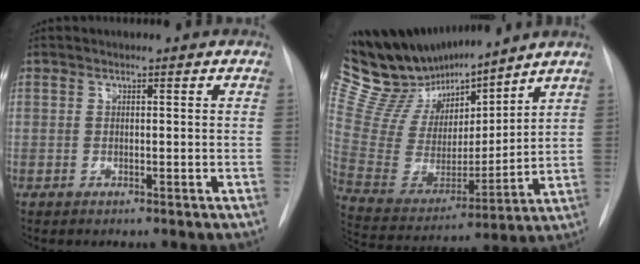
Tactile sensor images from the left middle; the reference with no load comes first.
{"total": 19.8, "force": [17.8, 3.9, 7.7], "torque": [-0.149, -0.009, 0.327]}